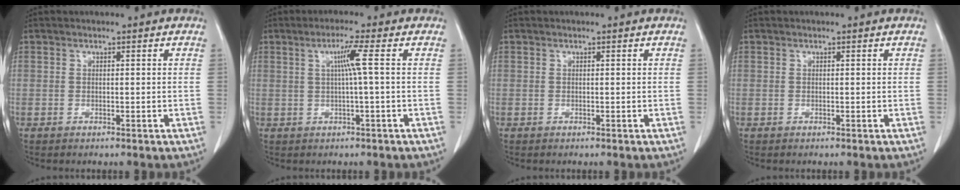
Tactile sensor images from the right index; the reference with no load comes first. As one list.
[{"total": 3.7, "force": [0.6, -1.1, 3.5], "torque": [-0.070, 0.003, 0.011]}, {"total": 0.0}, {"total": 0.0}]